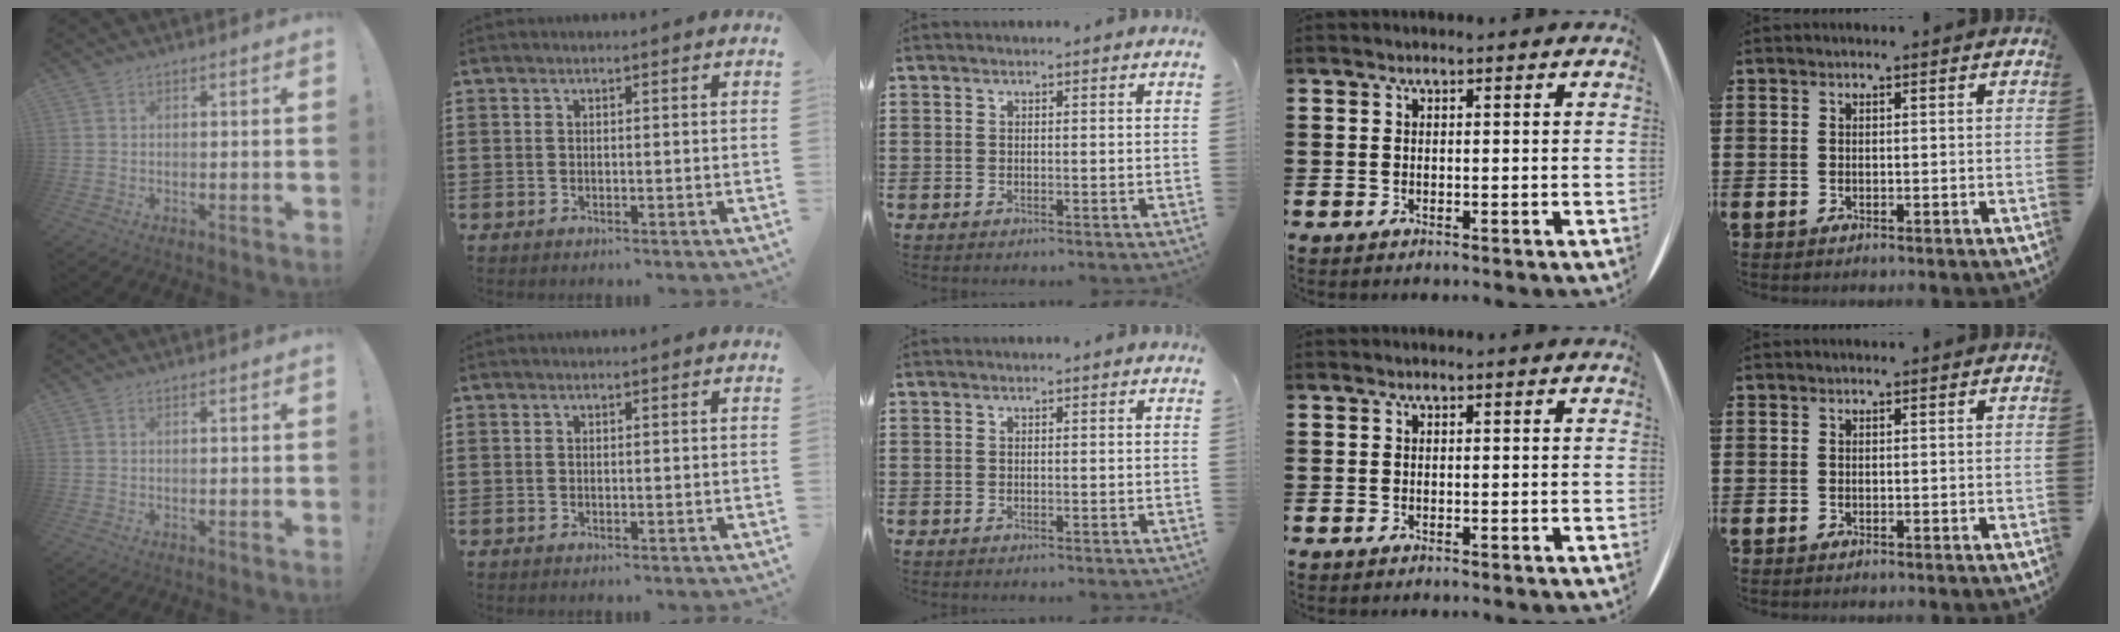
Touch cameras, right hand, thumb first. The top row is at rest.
{}